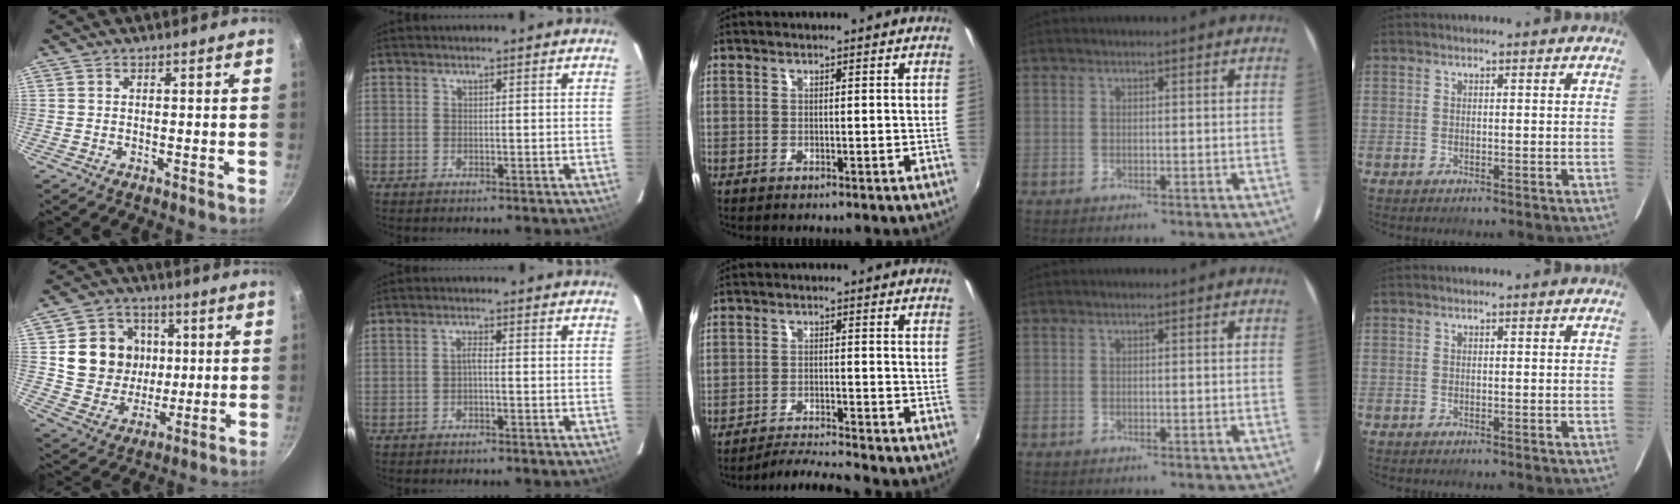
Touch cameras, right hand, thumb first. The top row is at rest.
{"thumb": {"total": 14.5, "force": [2.4, 12.9, 6.1], "torque": [-0.075, 0.000, 0.049]}, "index": {"total": 1.2, "force": [-0.5, 0.2, 1.0], "torque": [-0.021, 0.006, -0.011]}, "middle": {"total": 5.4, "force": [-5.3, -0.7, 0.9], "torque": [-0.045, 0.000, -0.093]}}